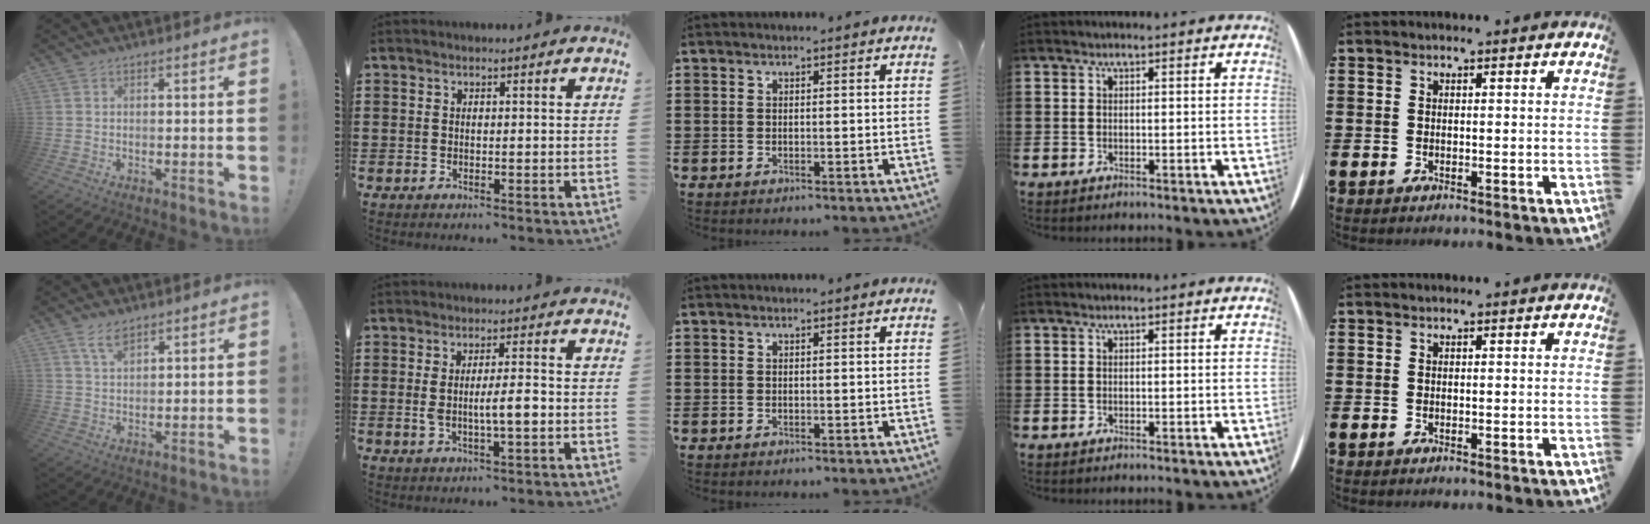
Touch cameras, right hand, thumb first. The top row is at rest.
{"thumb": {"total": 5.1, "force": [3.6, 2.1, 3.1], "torque": [-0.052, -0.017, 0.064]}, "index": {"total": 5.3, "force": [-0.5, 1.1, 5.1], "torque": [-0.097, -0.002, -0.012]}}